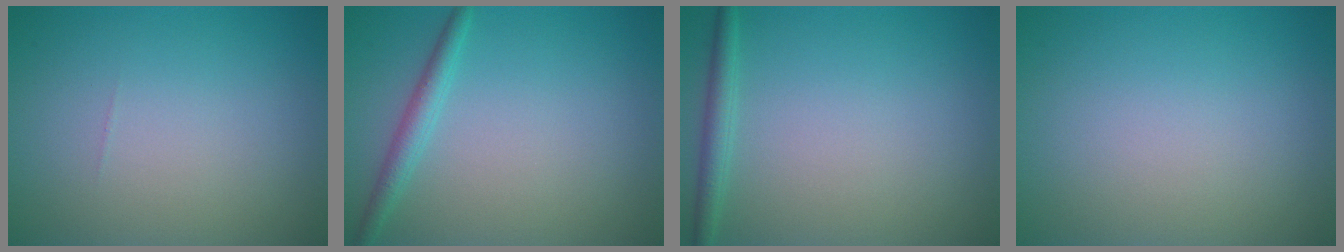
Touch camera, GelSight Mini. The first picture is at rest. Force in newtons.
{"total": 2.0, "press": 2.0, "slide": 0.1}
{"total": 1.7, "press": 1.7, "slide": 0.1}
{"total": 0.0}